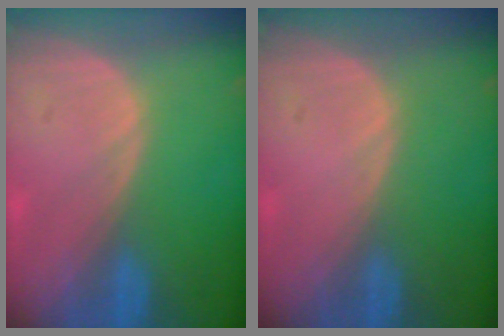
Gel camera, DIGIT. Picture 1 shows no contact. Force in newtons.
{"total": 0.0}